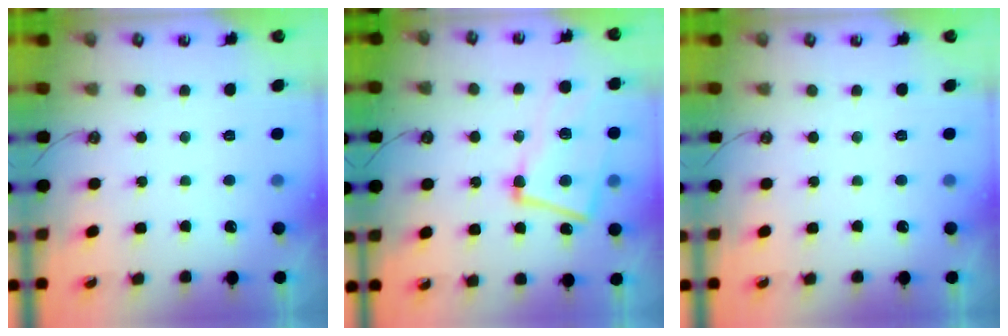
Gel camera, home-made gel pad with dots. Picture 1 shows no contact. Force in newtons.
{"total": 7.9, "press": 7.7, "slide": 2.0}
{"total": 0.0}